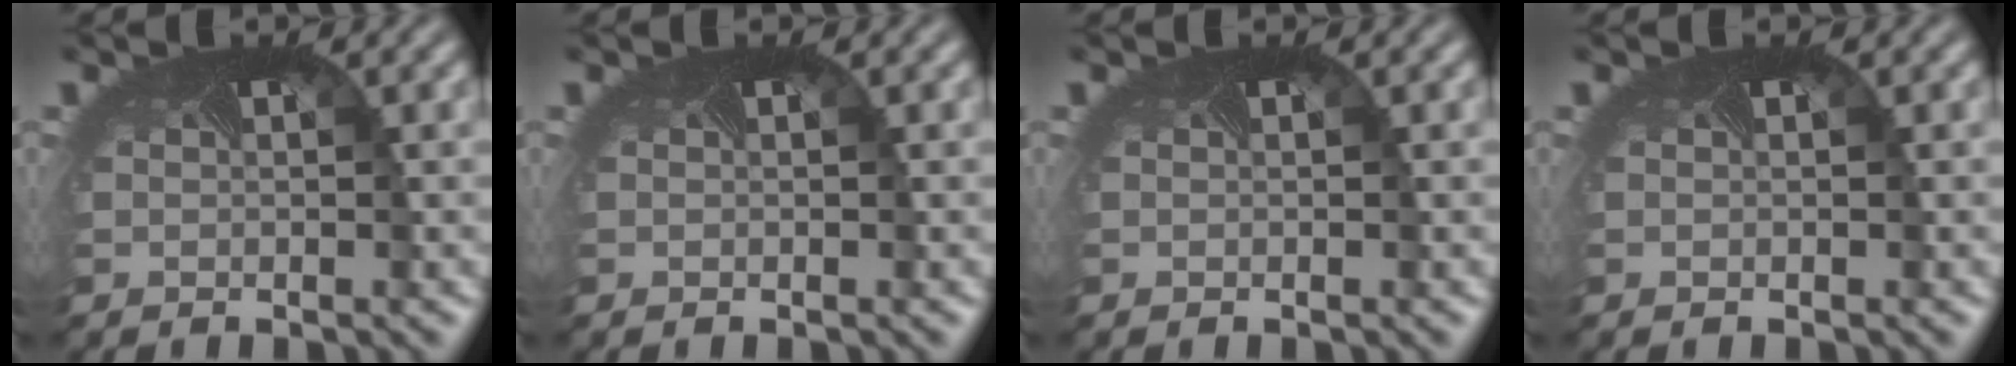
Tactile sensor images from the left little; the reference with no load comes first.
{"total": 0.0}
{"total": 0.0}
{"total": 0.0}